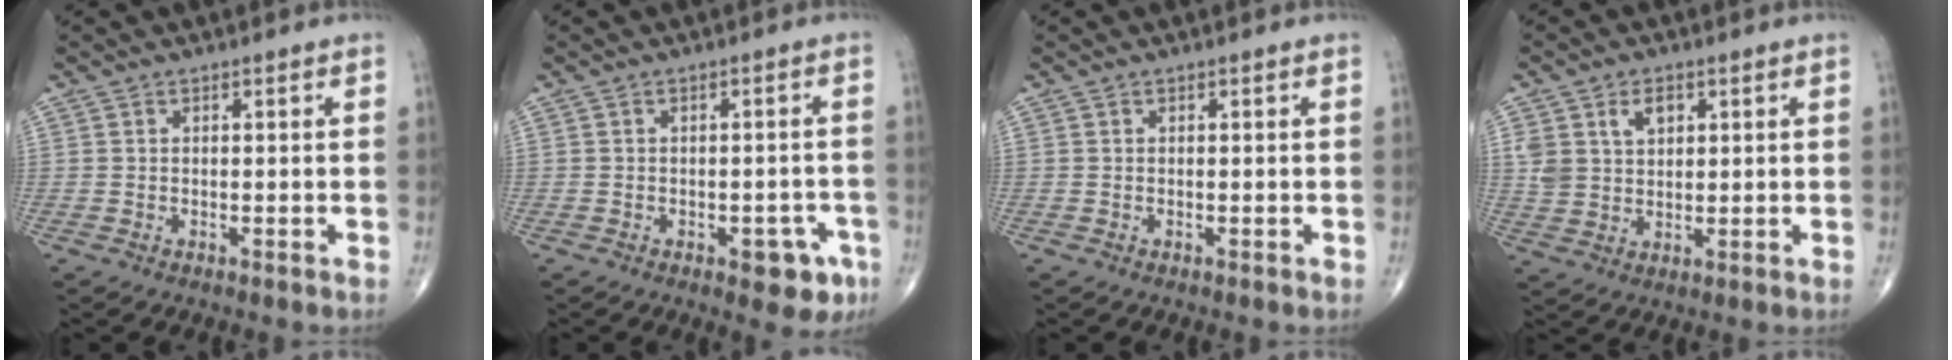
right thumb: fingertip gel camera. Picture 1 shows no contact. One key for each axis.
{"total": 6.0, "fx": -2.9, "fy": 3.0, "fz": 4.3, "tx": -0.027, "ty": 0.015, "tz": -0.030}
{"total": 0.0}
{"total": 6.8, "fx": 2.8, "fy": 4.6, "fz": 4.1, "tx": -0.060, "ty": -0.007, "tz": 0.056}